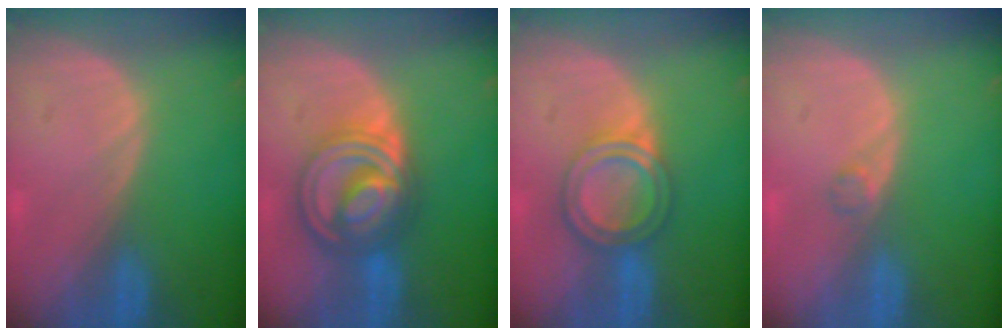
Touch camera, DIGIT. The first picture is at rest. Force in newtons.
{"total": 9.0, "press": 9.0, "slide": 0.6}
{"total": 6.2, "press": 5.4, "slide": 3.0}
{"total": 1.2, "press": 1.2, "slide": 0.1}